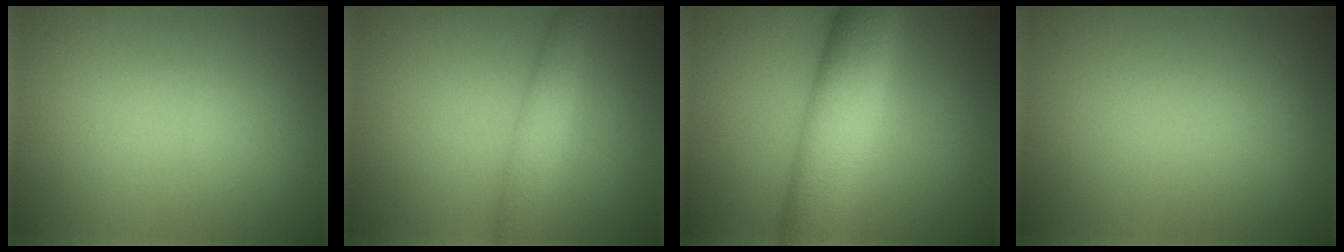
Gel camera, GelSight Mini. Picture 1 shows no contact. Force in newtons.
{"total": 2.8, "press": 2.8, "slide": 0.1}
{"total": 8.3, "press": 8.3, "slide": 0.3}
{"total": 0.0}